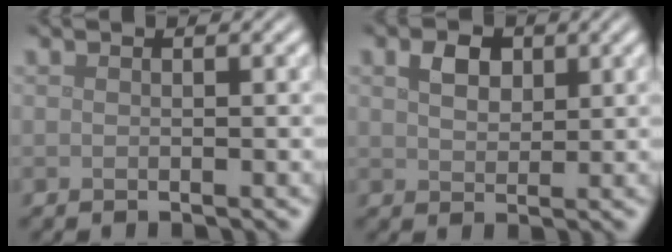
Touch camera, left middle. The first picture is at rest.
{"total": 2.5, "force": [1.1, 1.7, 1.4], "torque": [-0.031, 0.002, 0.020]}